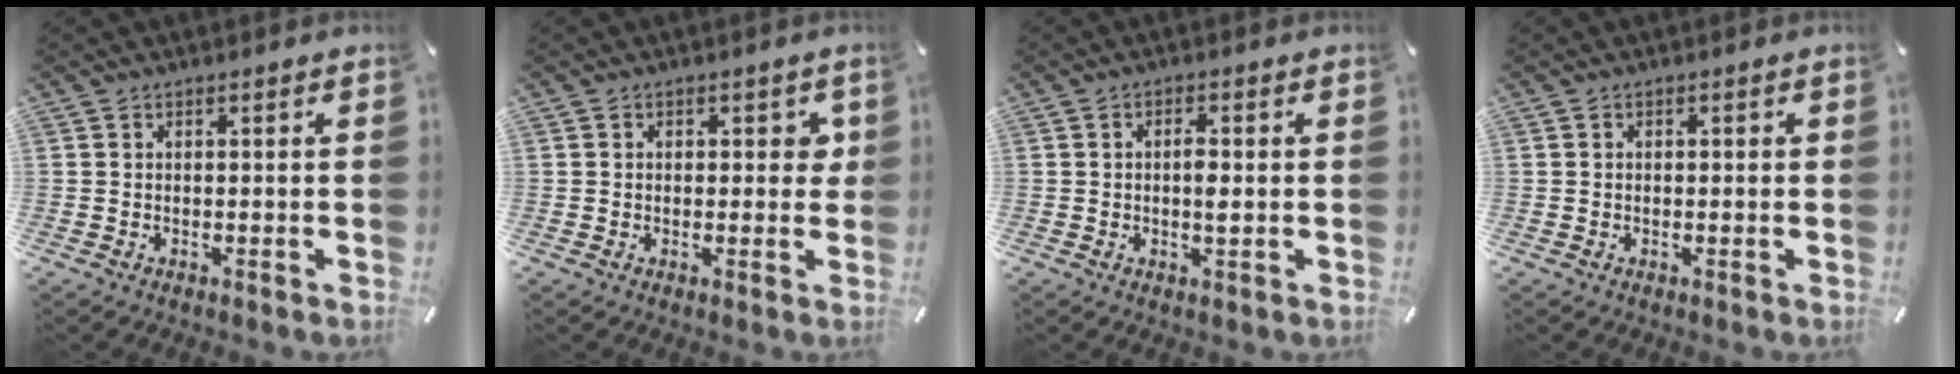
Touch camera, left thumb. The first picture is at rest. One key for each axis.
{"total": 3.0, "fx": 0.4, "fy": 2.2, "fz": 2.1, "tx": -0.008, "ty": -0.002, "tz": -0.002}
{"total": 3.2, "fx": 0.1, "fy": 1.2, "fz": 2.9, "tx": -0.049, "ty": 0.000, "tz": -0.002}
{"total": 0.7, "fx": -0.1, "fy": 0.7, "fz": 0.3, "tx": -0.004, "ty": 0.004, "tz": -0.003}